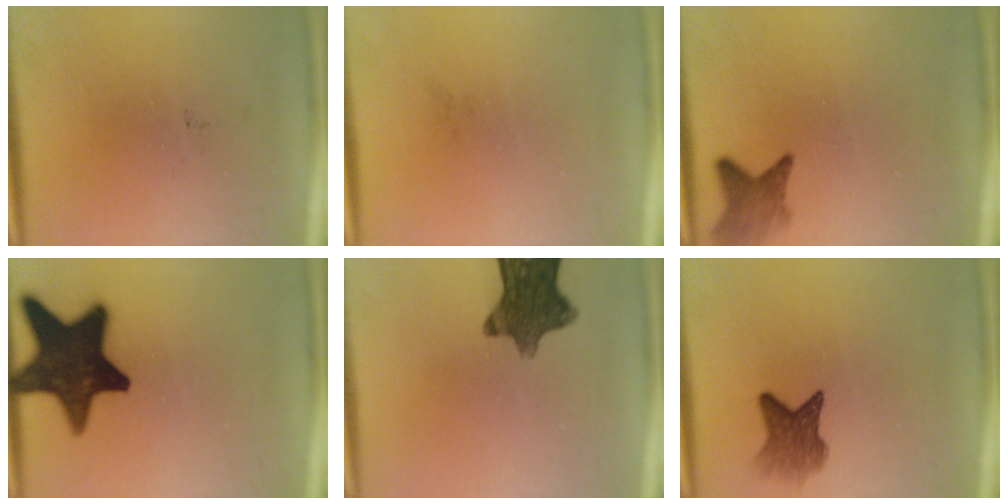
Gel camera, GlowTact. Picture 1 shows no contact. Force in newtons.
{"total": 0.0}
{"total": 3.4}
{"total": 18.0}
{"total": 10.6}
{"total": 4.7}